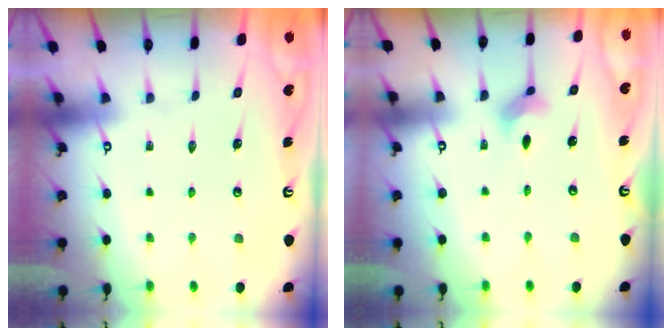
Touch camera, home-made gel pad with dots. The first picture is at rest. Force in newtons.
{"total": 2.9, "press": 2.9, "slide": 0.3}